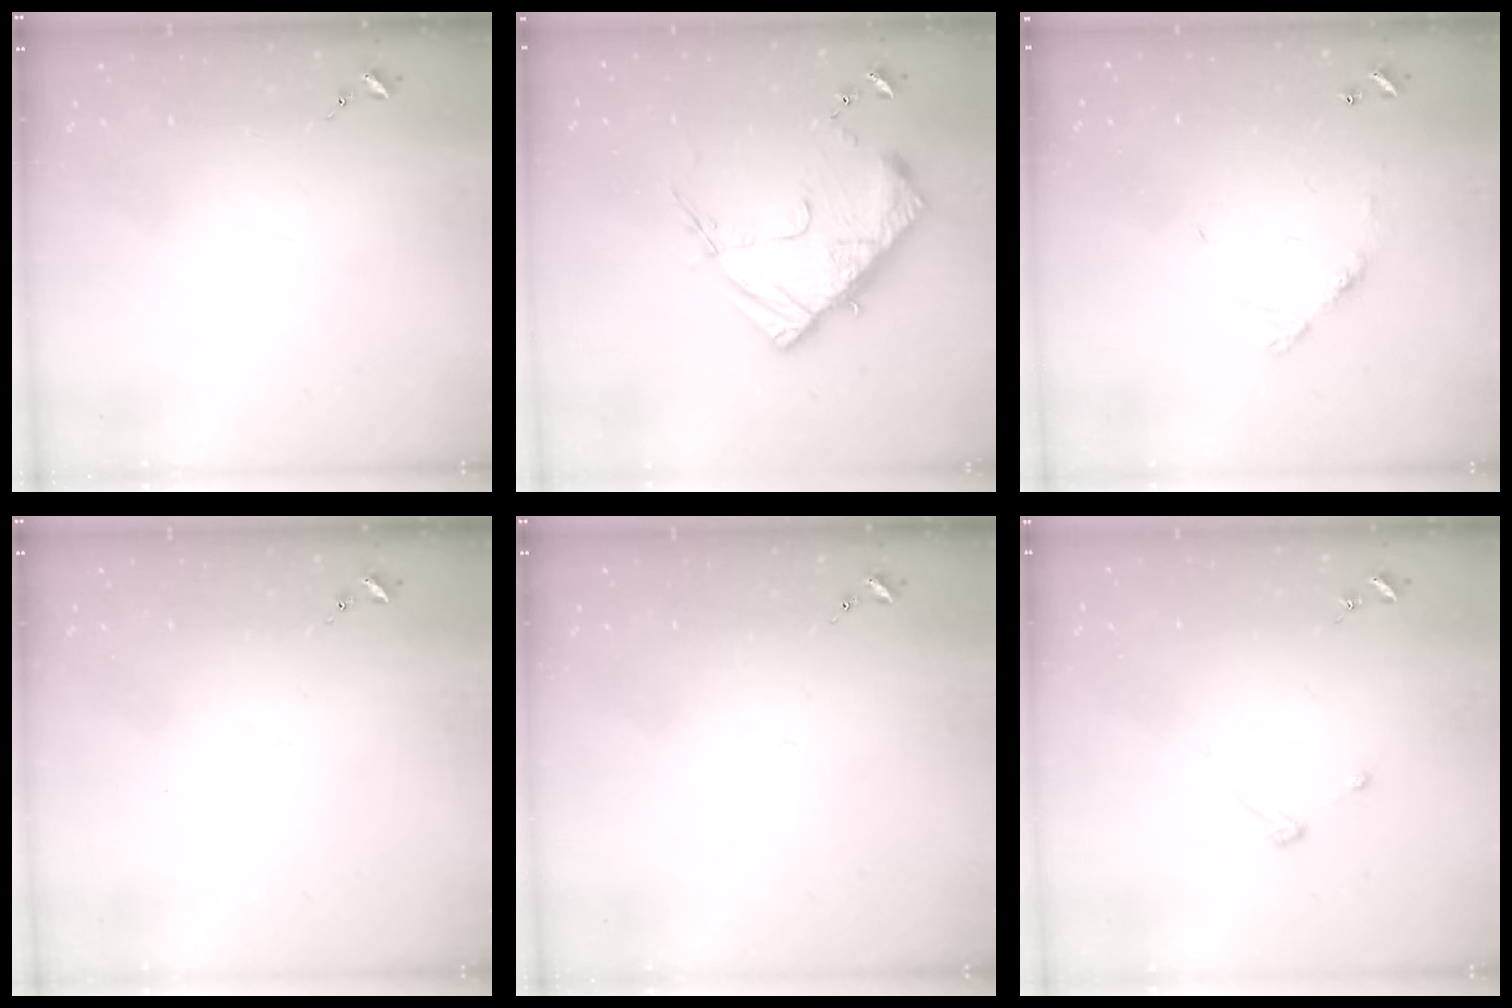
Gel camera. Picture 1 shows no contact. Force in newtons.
{"total": 14.8, "press": 14.7, "slide": 1.4}
{"total": 6.2, "press": 6.2, "slide": 0.4}
{"total": 0.0}
{"total": 0.0}
{"total": 3.3, "press": 3.2, "slide": 0.6}